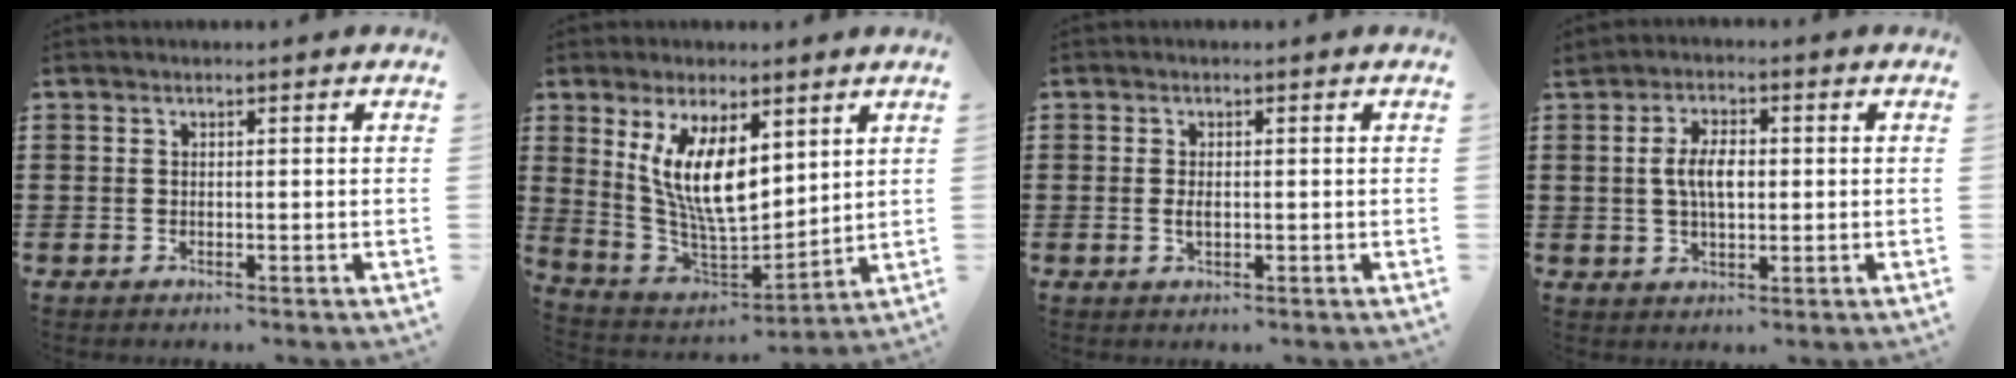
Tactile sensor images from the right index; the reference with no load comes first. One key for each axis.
{"total": 11.0, "fx": 4.1, "fy": 4.6, "fz": 9.1, "tx": -0.194, "ty": -0.012, "tz": 0.076}
{"total": 1.4, "fx": -0.1, "fy": 0.6, "fz": 1.2, "tx": -0.024, "ty": 0.002, "tz": -0.002}
{"total": 4.9, "fx": 0.3, "fy": 2.3, "fz": 4.3, "tx": -0.078, "ty": 0.006, "tz": 0.001}